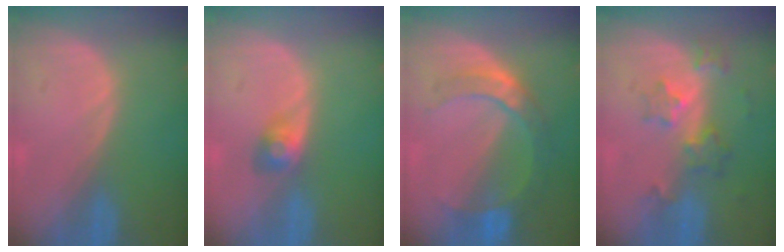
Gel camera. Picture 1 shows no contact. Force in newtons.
{"total": 2.9, "press": 2.6, "slide": 1.1}
{"total": 7.1, "press": 6.5, "slide": 2.9}
{"total": 5.9, "press": 5.3, "slide": 2.7}